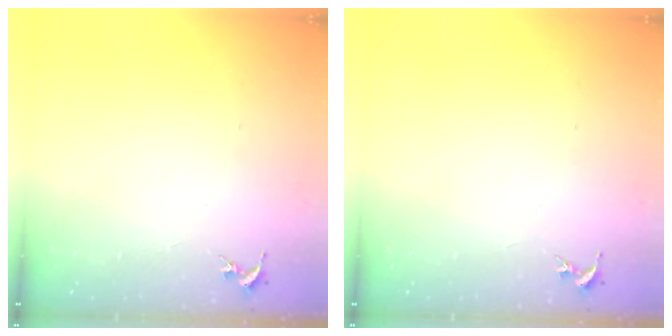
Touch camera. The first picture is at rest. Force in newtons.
{"total": 0.0}